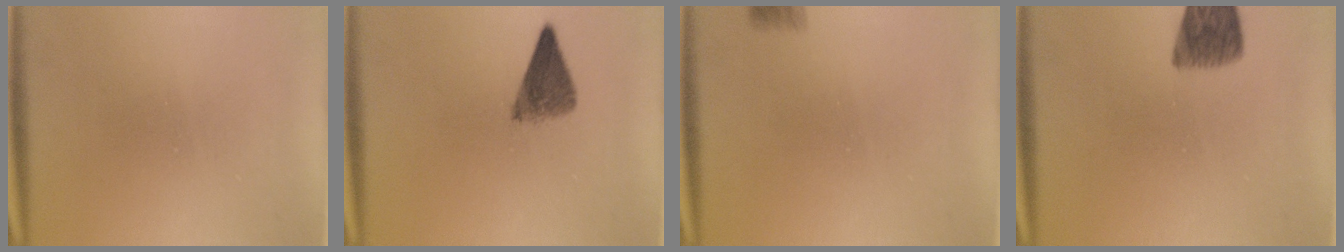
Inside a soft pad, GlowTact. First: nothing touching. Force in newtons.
{"total": 4.8}
{"total": 2.1}
{"total": 6.7}